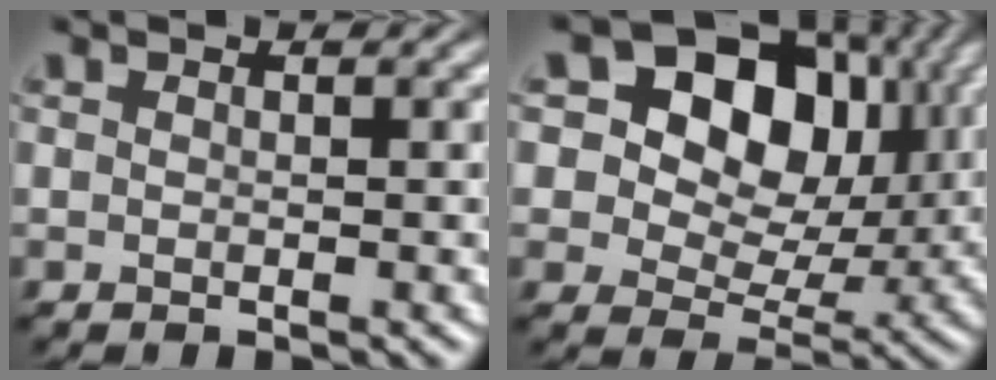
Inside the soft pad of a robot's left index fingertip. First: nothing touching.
{"total": 15.0, "force": [5.9, 10.3, 9.2], "torque": [-0.146, 0.044, 0.085]}